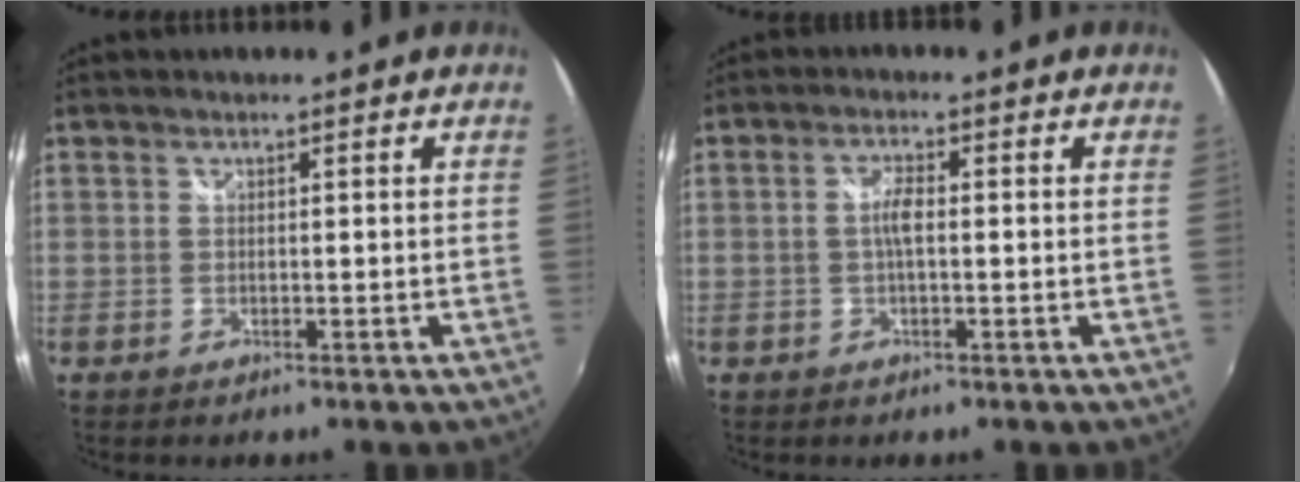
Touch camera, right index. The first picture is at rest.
{"total": 2.8, "force": [-0.2, 0.8, 2.7], "torque": [-0.052, 0.005, -0.005]}